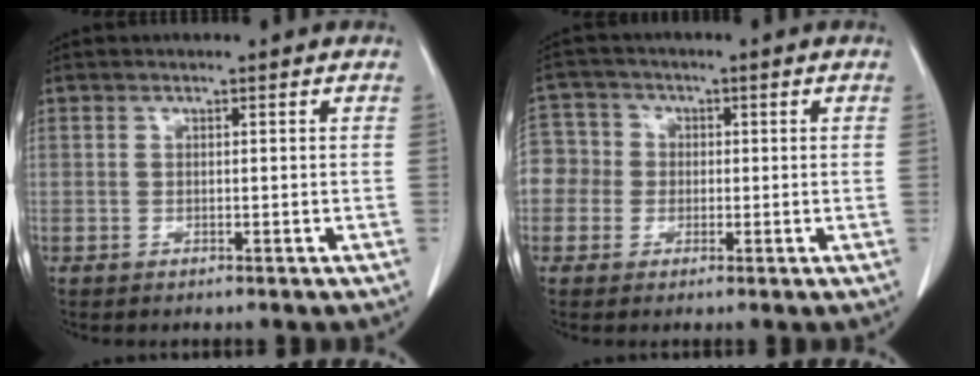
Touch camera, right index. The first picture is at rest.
{"total": 6.9, "force": [-0.6, 6.8, 0.9], "torque": [-0.023, 0.033, -0.013]}